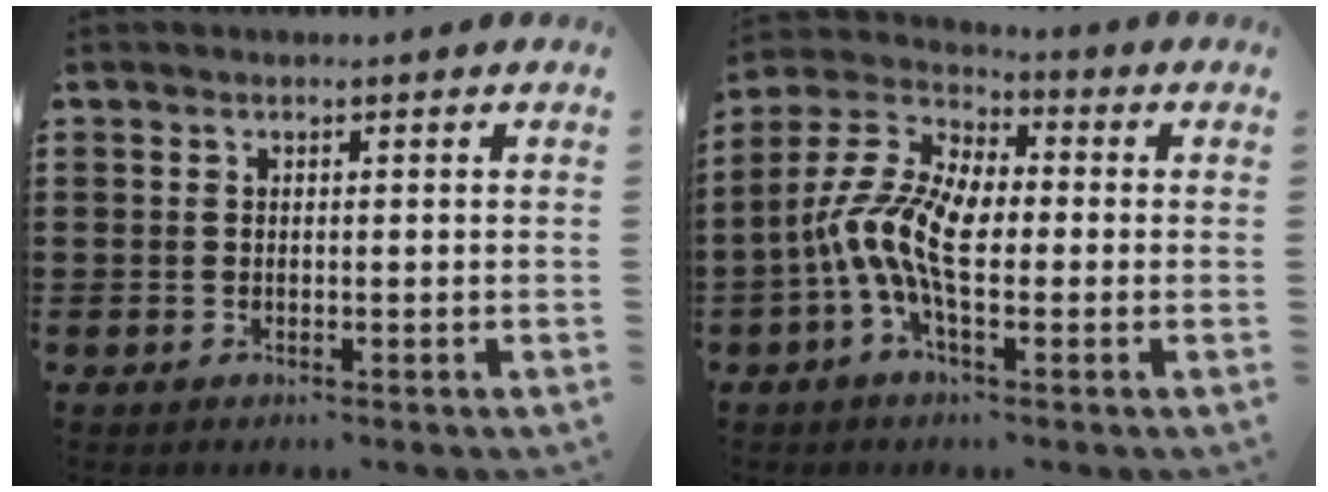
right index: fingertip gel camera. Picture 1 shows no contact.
{"total": 11.0, "force": [-2.6, 4.9, 9.5], "torque": [-0.231, -0.013, -0.055]}